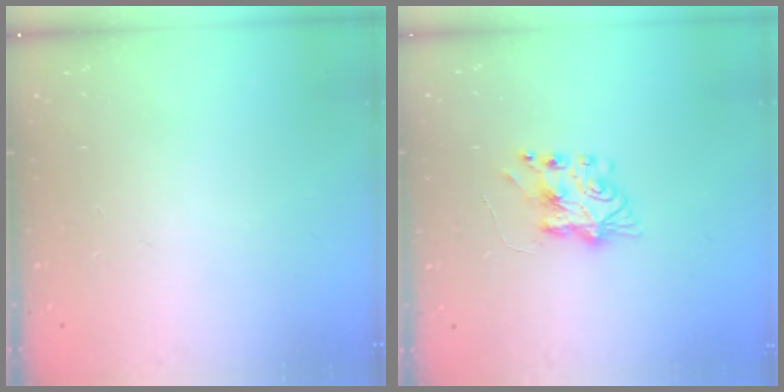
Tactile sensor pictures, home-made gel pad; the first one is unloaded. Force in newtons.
{"total": 7.9, "press": 7.8, "slide": 1.0}